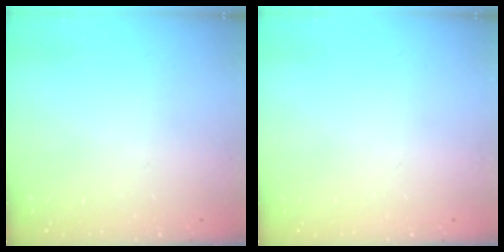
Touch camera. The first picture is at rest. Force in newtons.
{"total": 0.0}